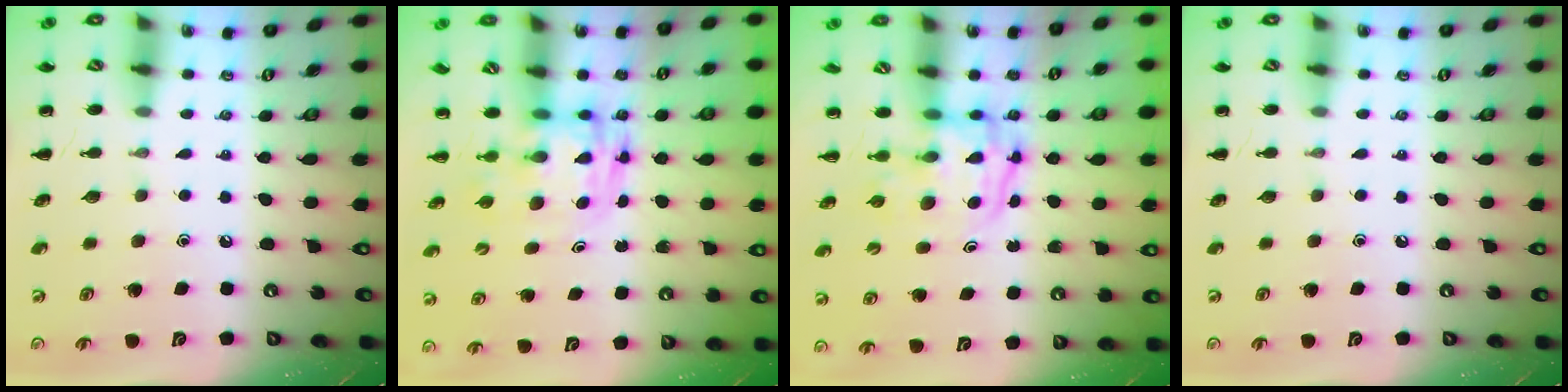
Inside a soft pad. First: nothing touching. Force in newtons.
{"total": 3.3, "press": 3.3, "slide": 0.6}
{"total": 3.7, "press": 3.6, "slide": 0.6}
{"total": 0.0}